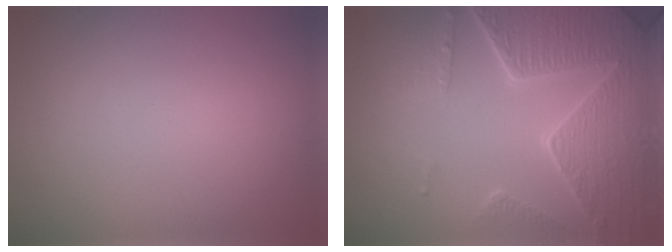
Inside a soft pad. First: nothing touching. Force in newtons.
{"total": 8.3, "press": 6.2, "slide": 5.6}